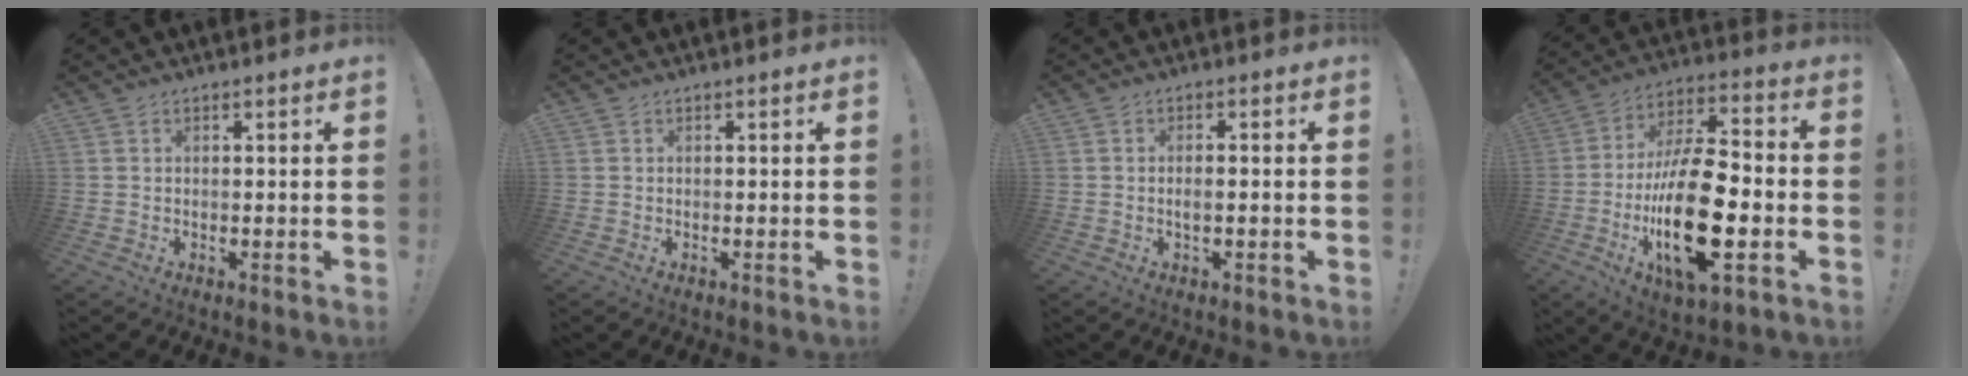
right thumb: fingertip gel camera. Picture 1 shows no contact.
{"total": 0.0}
{"total": 2.2, "force": [-1.0, 0.5, 1.8], "torque": [-0.036, 0.005, -0.018]}
{"total": 24.3, "force": [-5.8, 9.5, 21.6], "torque": [-0.420, 0.018, -0.091]}